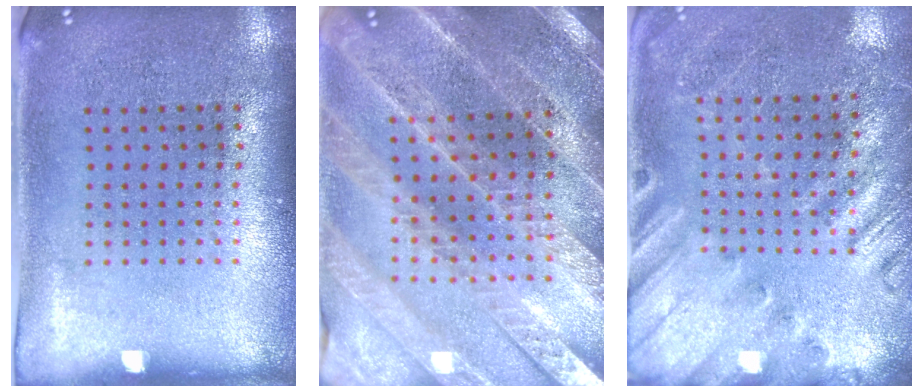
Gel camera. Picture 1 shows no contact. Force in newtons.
{"total": 2.8, "press": 2.8, "slide": 0.5}
{"total": 2.2, "press": 2.0, "slide": 1.0}